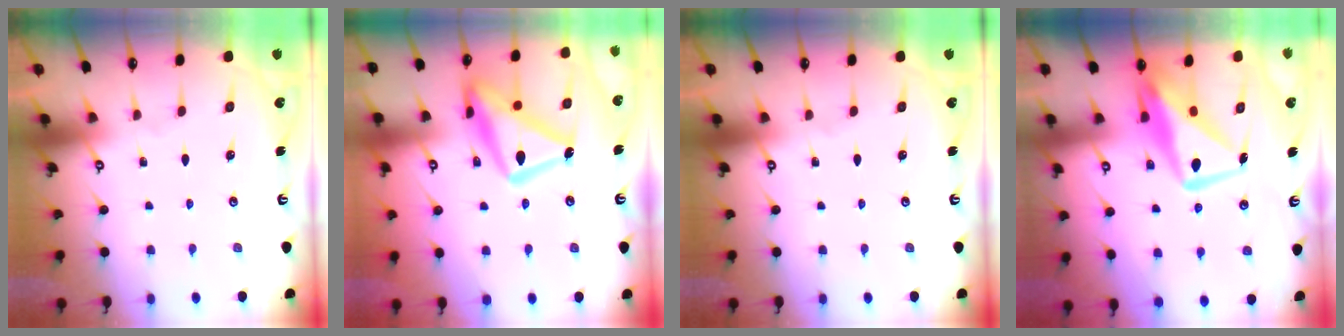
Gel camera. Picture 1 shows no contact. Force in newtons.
{"total": 19.2, "press": 19.2, "slide": 1.4}
{"total": 0.0}
{"total": 13.1, "press": 13.1, "slide": 1.2}